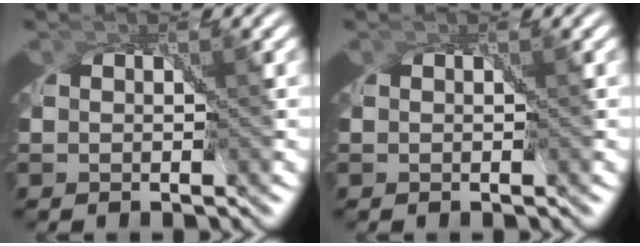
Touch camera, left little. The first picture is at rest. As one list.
[{"total": 0.0}]